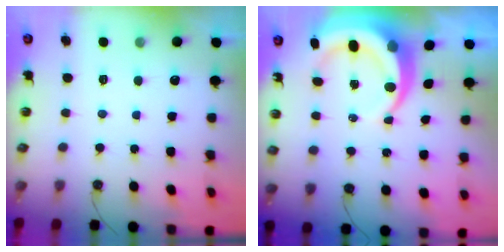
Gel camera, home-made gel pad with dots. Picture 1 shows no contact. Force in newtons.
{"total": 10.8, "press": 10.7, "slide": 1.3}